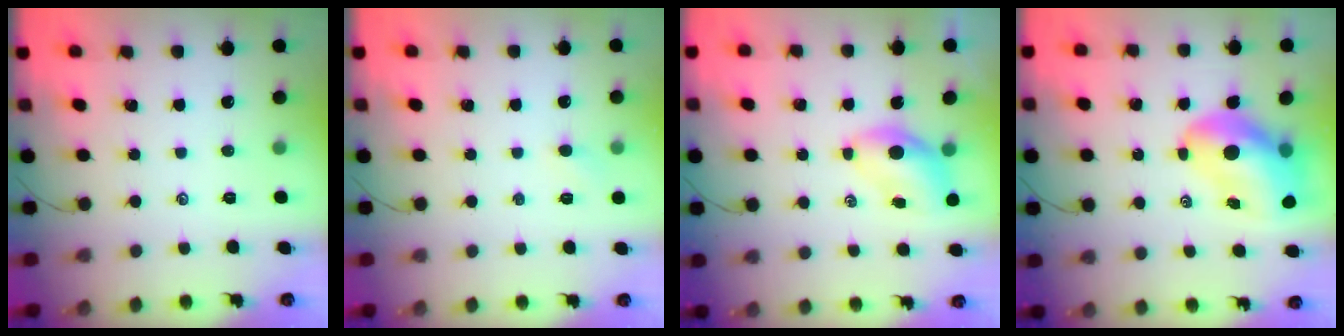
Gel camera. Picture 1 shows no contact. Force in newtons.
{"total": 2.2, "press": 2.1, "slide": 0.6}
{"total": 5.7, "press": 5.7, "slide": 0.8}
{"total": 12.7, "press": 12.1, "slide": 3.8}